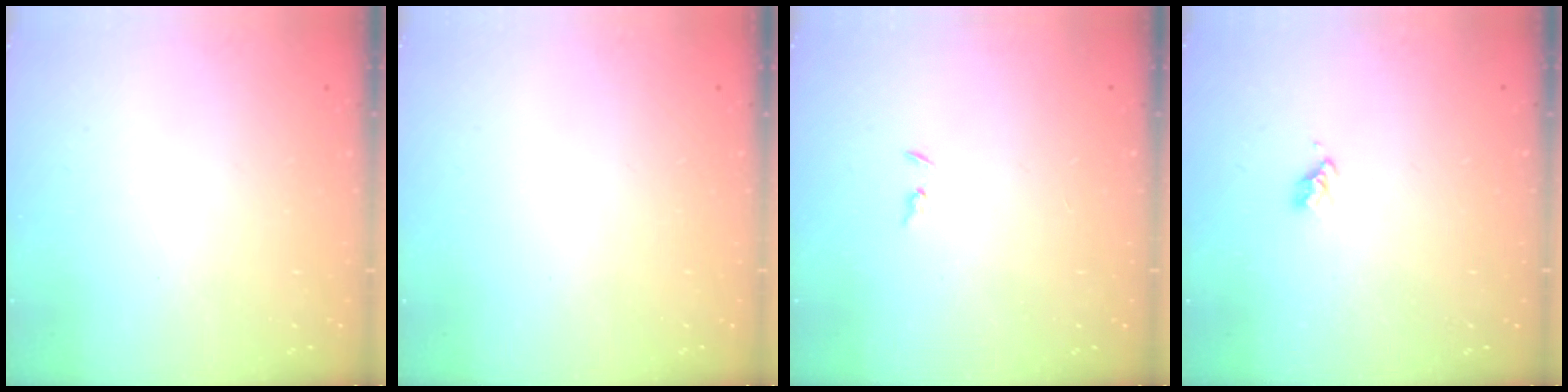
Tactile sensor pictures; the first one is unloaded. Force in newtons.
{"total": 0.0}
{"total": 2.1, "press": 2.1, "slide": 0.3}
{"total": 2.7, "press": 2.7, "slide": 0.2}